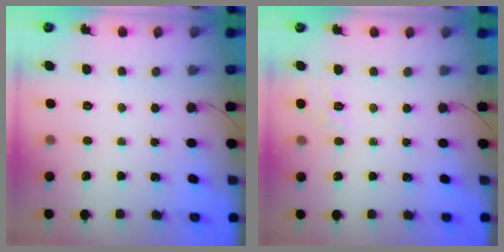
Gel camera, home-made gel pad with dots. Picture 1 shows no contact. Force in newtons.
{"total": 8.8, "press": 8.5, "slide": 1.9}